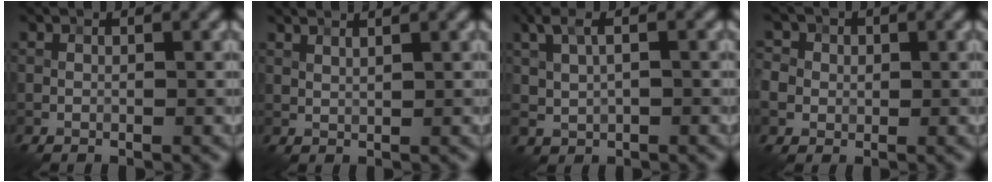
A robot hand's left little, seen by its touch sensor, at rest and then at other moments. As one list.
[{"total": 2.3, "force": [1.8, 0.7, 1.2], "torque": [-0.016, 0.013, 0.010]}, {"total": 3.4, "force": [1.3, 1.6, 2.7], "torque": [-0.063, 0.007, 0.029]}, {"total": 5.2, "force": [0.6, 4.8, 1.9], "torque": [-0.039, 0.030, -0.013]}]